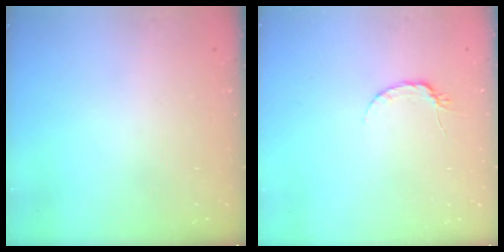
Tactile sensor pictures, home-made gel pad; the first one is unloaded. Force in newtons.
{"total": 5.3, "press": 5.2, "slide": 0.6}